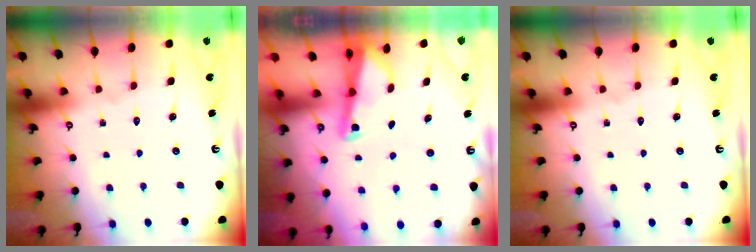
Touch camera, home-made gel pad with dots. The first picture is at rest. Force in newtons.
{"total": 2.0, "press": 2.0, "slide": 0.3}
{"total": 0.0}